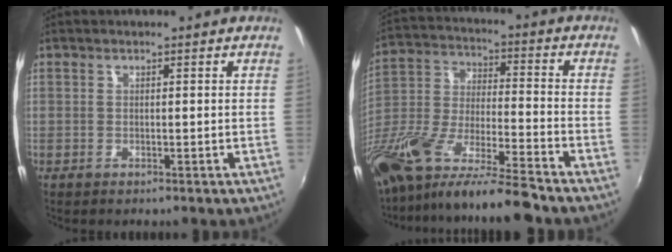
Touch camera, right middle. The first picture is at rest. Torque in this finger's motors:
{"motor_torque": [1.08, -1.06, 0.32, 0.21]}